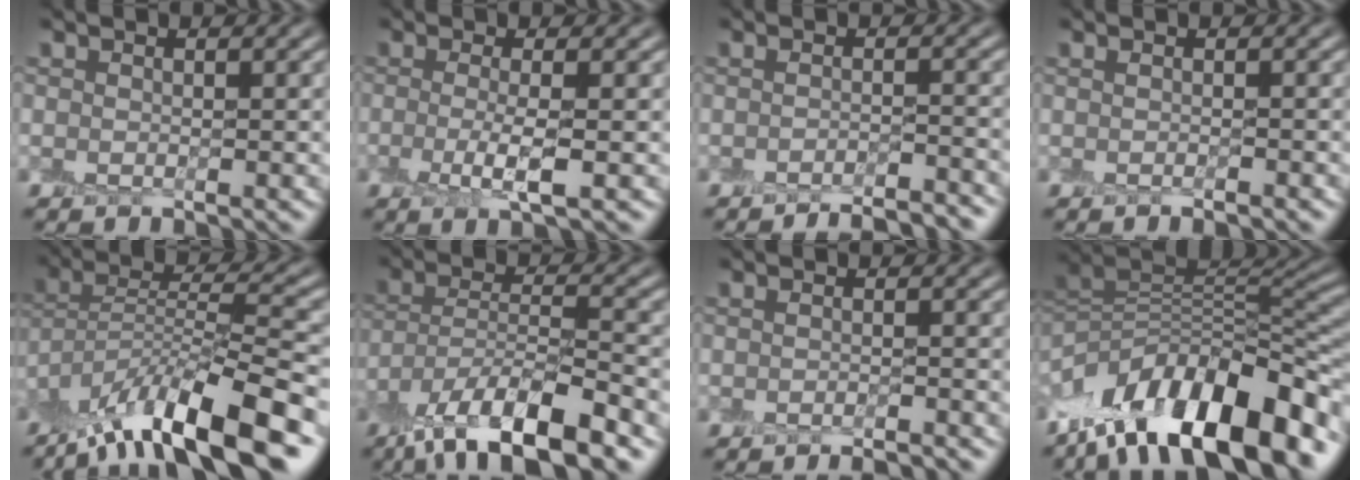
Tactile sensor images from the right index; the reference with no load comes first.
{"total": 2.9, "force": [-0.5, 0.5, 2.9], "torque": [-0.060, -0.009, -0.013]}
{"total": 4.2, "force": [-3.6, 0.5, 2.0], "torque": [-0.019, 0.004, -0.049]}
{"total": 0.7, "force": [-0.2, -0.1, 0.6], "torque": [-0.008, -0.002, -0.004]}
{"total": 13.1, "force": [-9.0, 3.1, 9.0], "torque": [-0.158, 0.018, -0.161]}
{"total": 10.9, "force": [-7.4, 3.0, 7.4], "torque": [-0.126, 0.006, -0.143]}
{"total": 2.0, "force": [-1.5, 0.2, 1.2], "torque": [-0.003, -0.001, -0.028]}
{"total": 14.4, "force": [-7.4, 5.7, 10.9], "torque": [-0.184, 0.028, -0.138]}